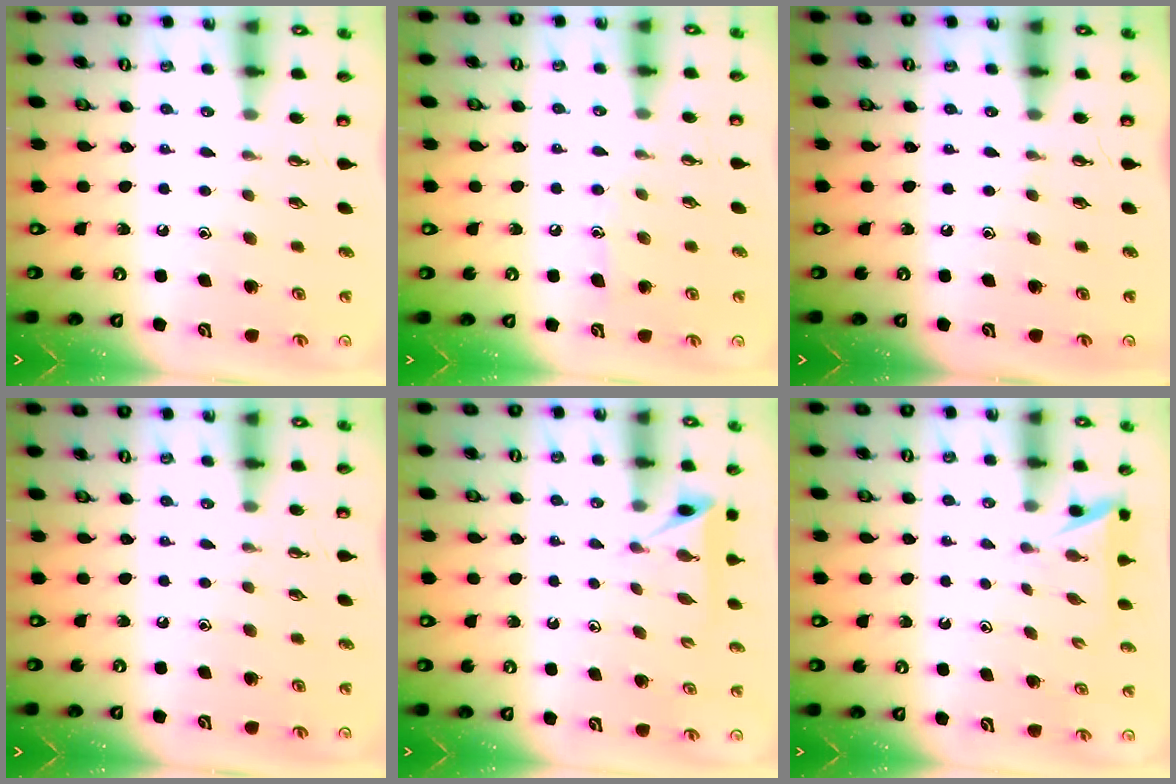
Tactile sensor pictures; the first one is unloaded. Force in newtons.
{"total": 5.9, "press": 5.8, "slide": 0.7}
{"total": 0.0}
{"total": 0.0}
{"total": 3.9, "press": 3.8, "slide": 0.5}
{"total": 1.9, "press": 1.9, "slide": 0.2}